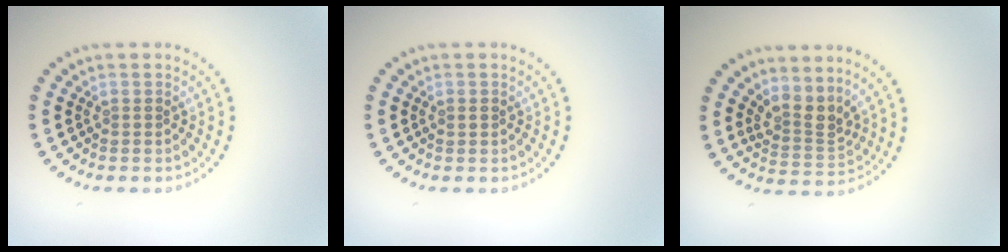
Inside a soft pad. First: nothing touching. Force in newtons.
{"total": 0.7, "press": 0.7, "slide": 0.1}
{"total": 2.7, "press": 2.0, "slide": 1.8}